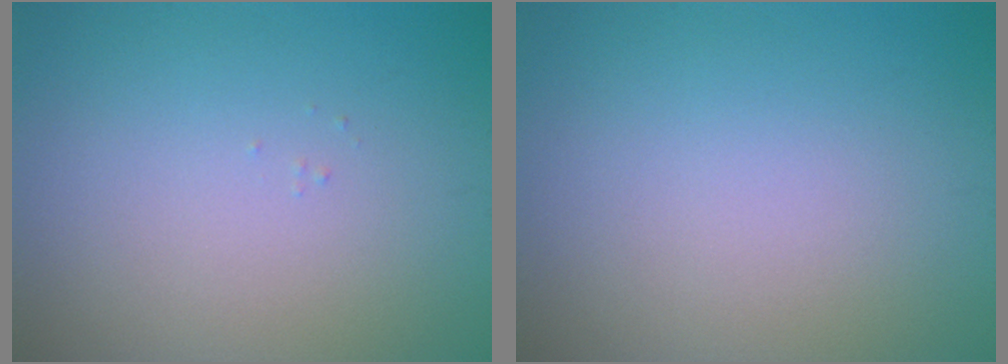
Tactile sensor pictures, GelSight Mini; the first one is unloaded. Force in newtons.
{"total": 0.0}